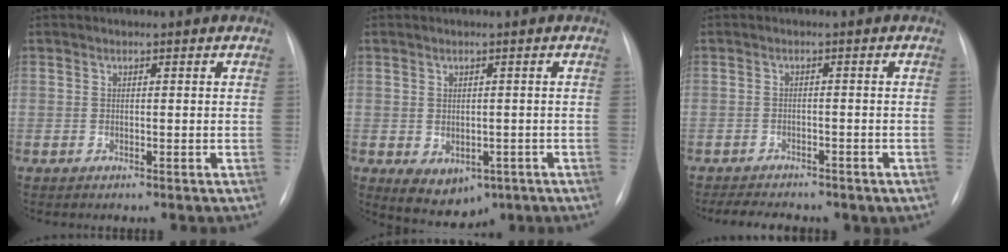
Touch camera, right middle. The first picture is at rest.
{"total": 8.7, "force": [-4.5, 5.7, 4.8], "torque": [-0.065, 0.008, -0.052]}
{"total": 8.0, "force": [-6.3, 3.4, 3.5], "torque": [-0.061, 0.004, -0.076]}